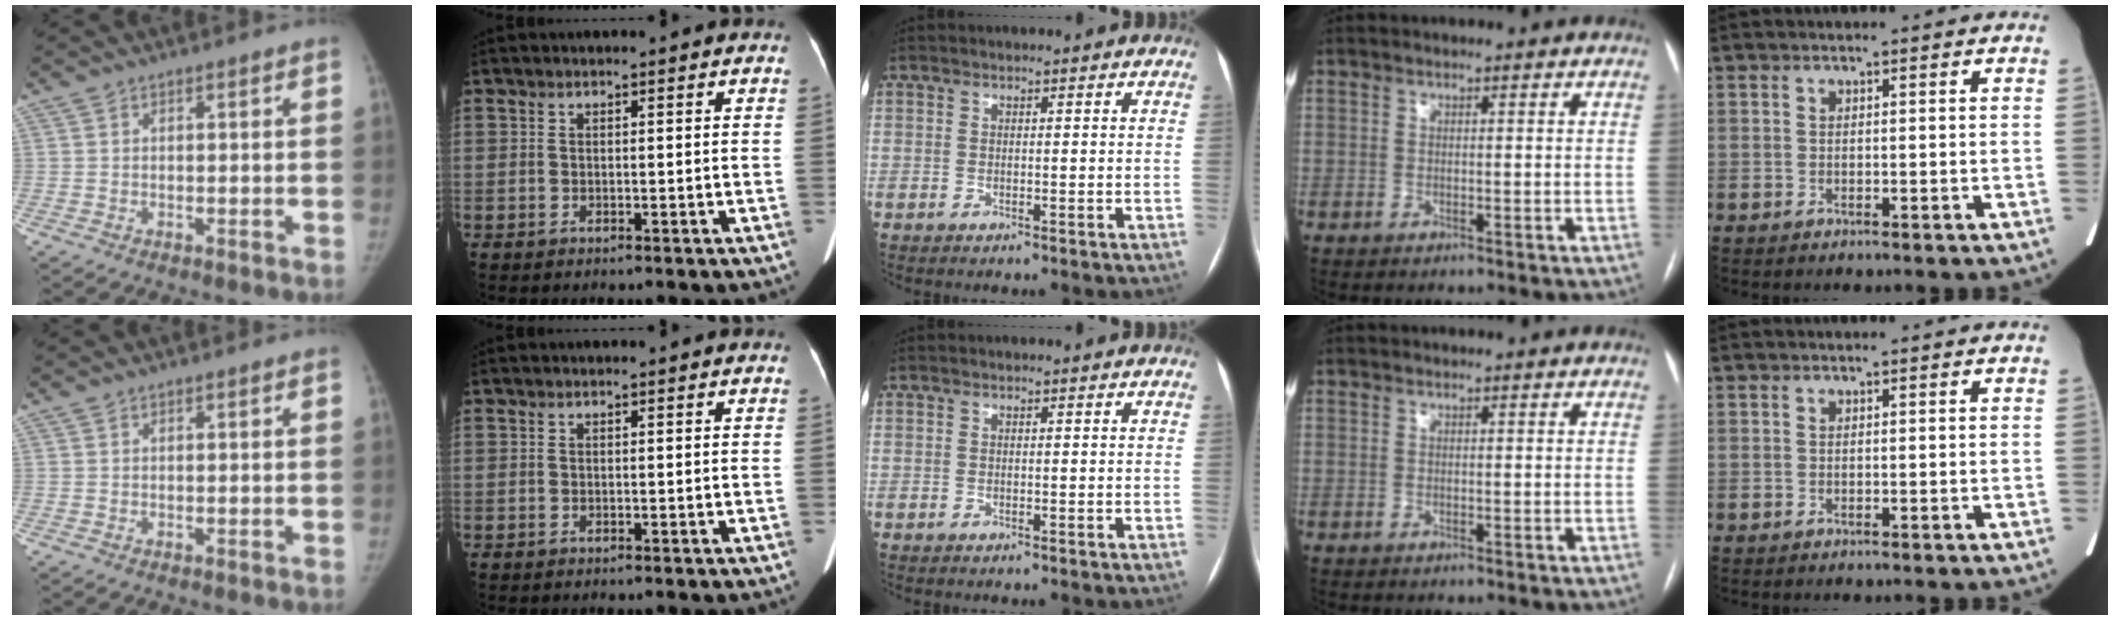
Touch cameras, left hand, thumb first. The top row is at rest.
{}